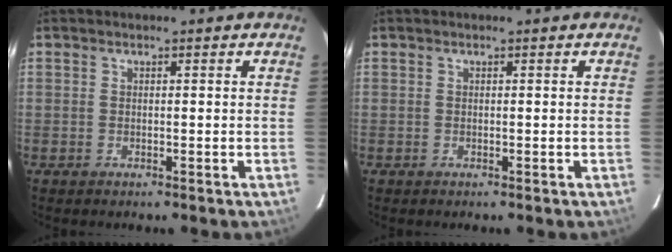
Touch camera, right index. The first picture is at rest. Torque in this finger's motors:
{"motor_torque": [0.00, 0.00, 0.00, 0.00]}